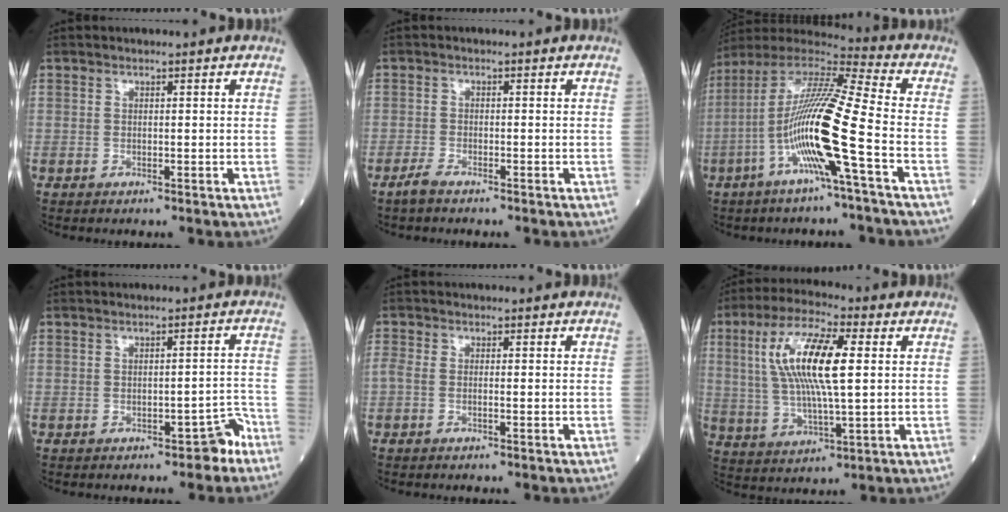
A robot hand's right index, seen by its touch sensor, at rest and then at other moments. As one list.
[{"total": 2.1, "force": [-1.7, 0.5, 1.0], "torque": [-0.033, -0.003, -0.031]}, {"total": 16.7, "force": [-4.9, -0.5, 16.0], "torque": [-0.316, 0.002, -0.105]}, {"total": 3.3, "force": [-2.3, 1.2, 2.0], "torque": [-0.017, 0.016, -0.029]}, {"total": 1.7, "force": [-0.6, 0.6, 1.5], "torque": [-0.042, 0.008, -0.012]}, {"total": 13.6, "force": [2.7, 2.7, 13.0], "torque": [-0.265, 0.014, 0.048]}]